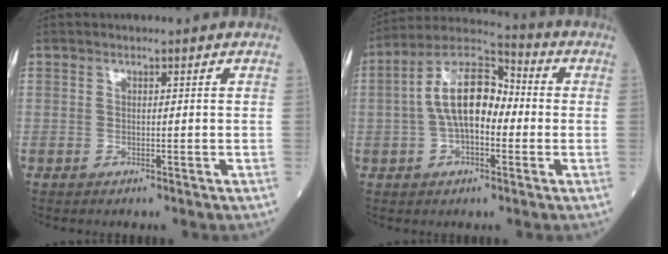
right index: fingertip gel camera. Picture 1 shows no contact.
{"total": 11.7, "force": [-0.2, 5.6, 10.3], "torque": [-0.204, 0.037, -0.009]}